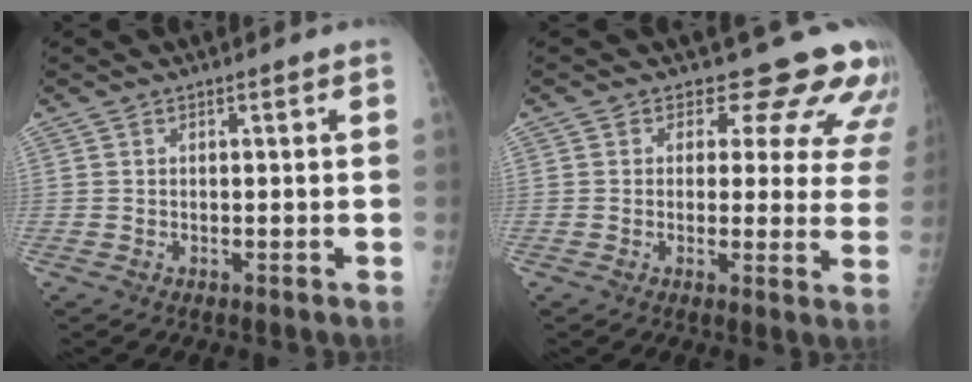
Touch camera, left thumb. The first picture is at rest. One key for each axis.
{"total": 11.5, "fx": 9.8, "fy": 5.3, "fz": 3.1, "tx": 0.021, "ty": -0.054, "tz": 0.086}